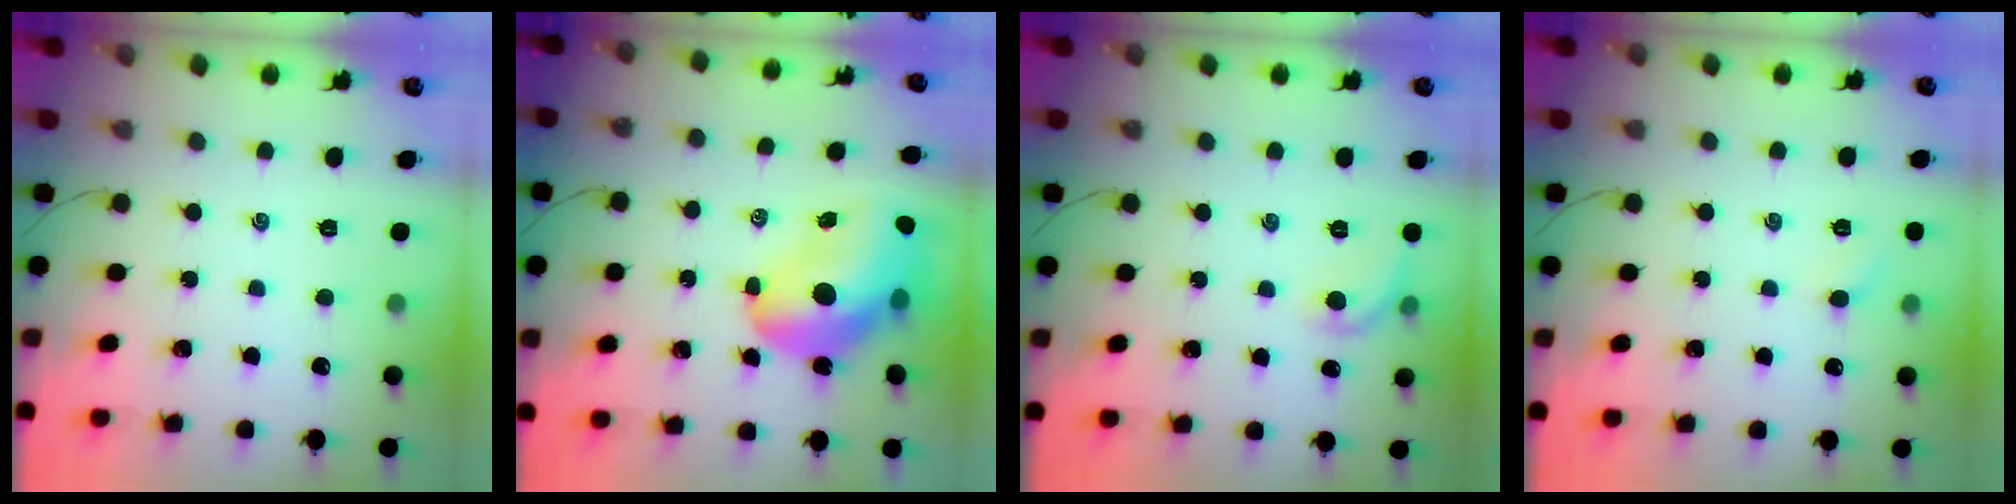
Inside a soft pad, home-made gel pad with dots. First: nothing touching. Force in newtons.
{"total": 15.2, "press": 14.6, "slide": 4.2}
{"total": 5.9, "press": 5.8, "slide": 1.3}
{"total": 2.4, "press": 2.3, "slide": 0.7}